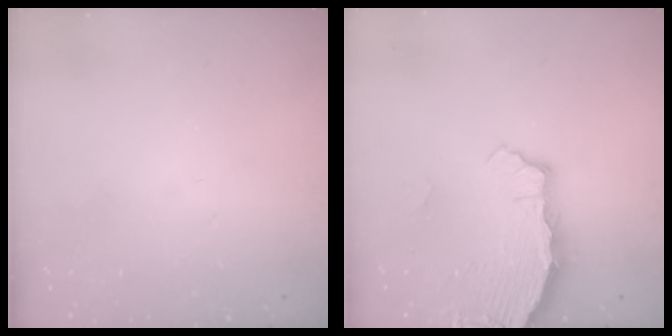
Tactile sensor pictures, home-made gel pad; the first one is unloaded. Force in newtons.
{"total": 3.4, "press": 3.3, "slide": 0.4}